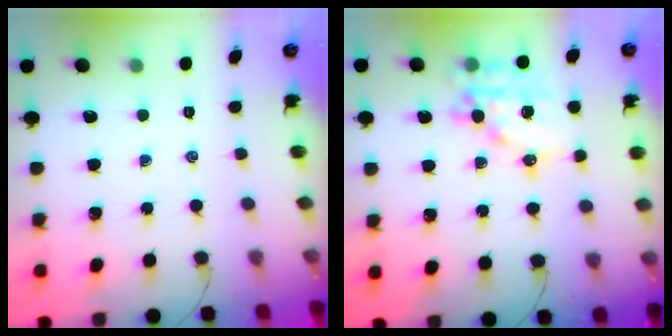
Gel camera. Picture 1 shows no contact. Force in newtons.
{"total": 14.4, "press": 14.1, "slide": 3.0}